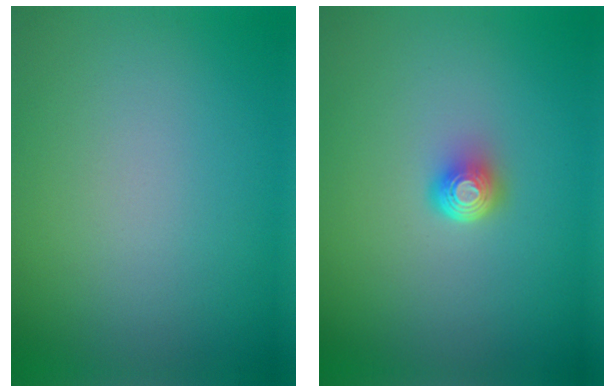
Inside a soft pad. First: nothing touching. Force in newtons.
{"total": 2.1, "press": 1.4, "slide": 1.6}